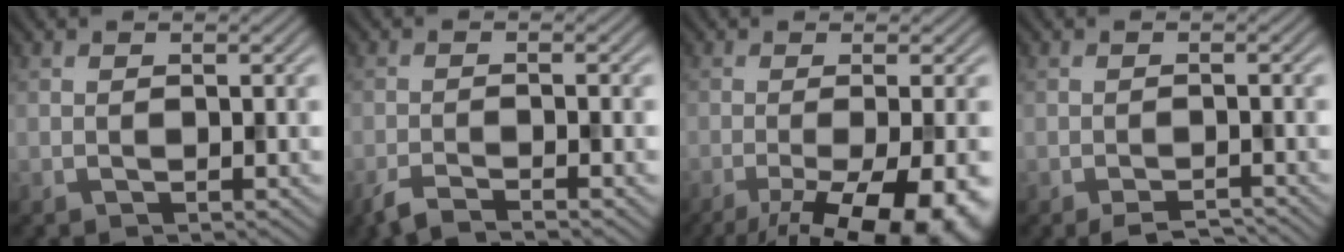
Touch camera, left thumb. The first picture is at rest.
{"total": 3.3, "force": [-2.6, 0.4, 2.0], "torque": [-0.035, -0.003, -0.059]}
{"total": 13.7, "force": [-6.9, 4.1, 11.1], "torque": [-0.149, -0.016, -0.089]}
{"total": 2.4, "force": [-2.0, 0.4, 1.2], "torque": [-0.019, 0.001, -0.034]}